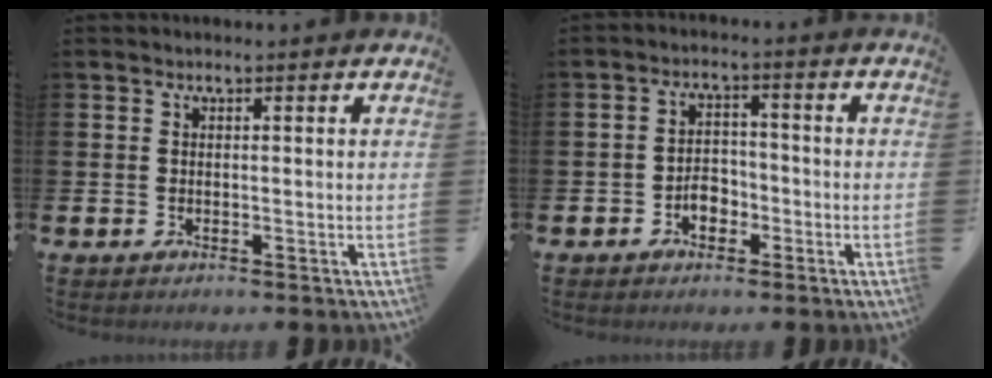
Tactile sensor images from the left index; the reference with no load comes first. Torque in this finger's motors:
{"motor_torque": [0.06, 0.15, 0.13, 0.04]}